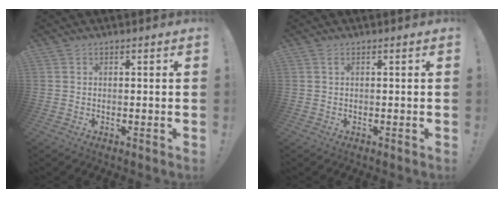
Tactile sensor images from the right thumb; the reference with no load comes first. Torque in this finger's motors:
{"motor_torque": [-0.34, 0.26, 0.10, 0.06, 0.03]}